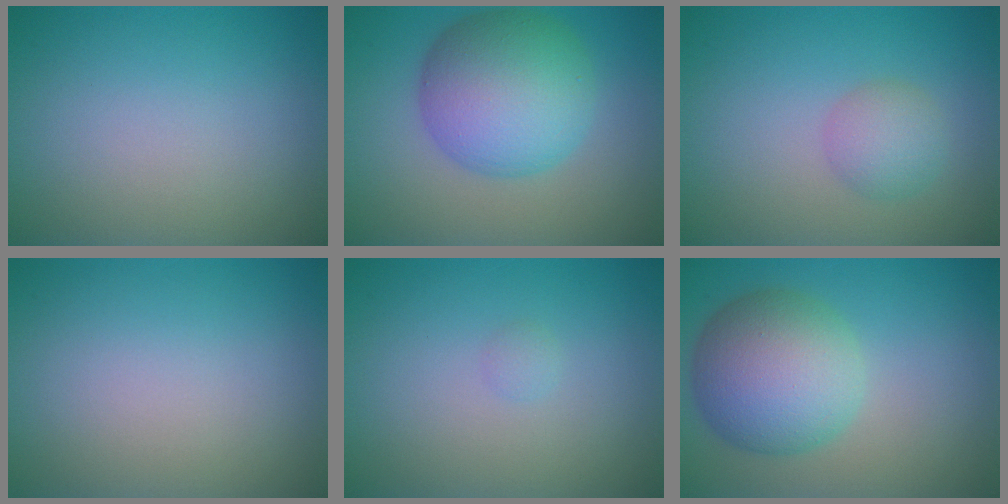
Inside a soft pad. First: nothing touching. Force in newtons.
{"total": 9.2, "press": 9.2, "slide": 0.1}
{"total": 2.4, "press": 2.4, "slide": 0.1}
{"total": 0.0}
{"total": 0.5, "press": 0.5, "slide": 0.0}
{"total": 8.1, "press": 8.1, "slide": 0.2}